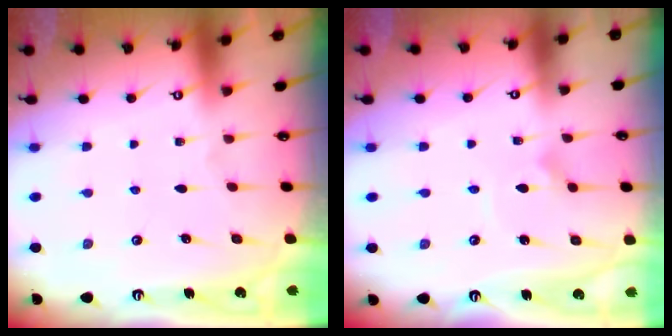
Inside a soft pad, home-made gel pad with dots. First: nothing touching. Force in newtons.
{"total": 2.6, "press": 2.6, "slide": 0.1}